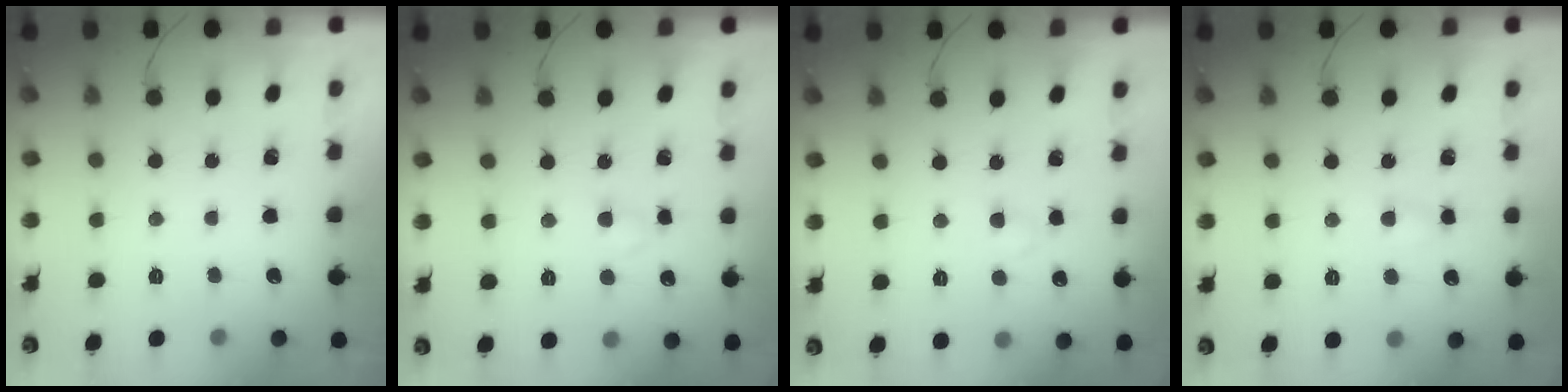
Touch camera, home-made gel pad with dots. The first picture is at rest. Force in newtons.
{"total": 2.4, "press": 2.1, "slide": 1.1}
{"total": 2.0, "press": 1.7, "slide": 0.9}
{"total": 2.9, "press": 2.8, "slide": 0.8}